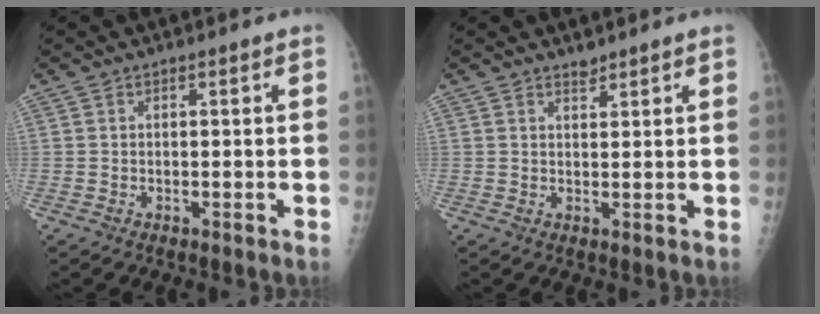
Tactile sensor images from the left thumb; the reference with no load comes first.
{"total": 1.4, "force": [1.3, 0.5, 0.1], "torque": [0.009, -0.012, 0.020]}